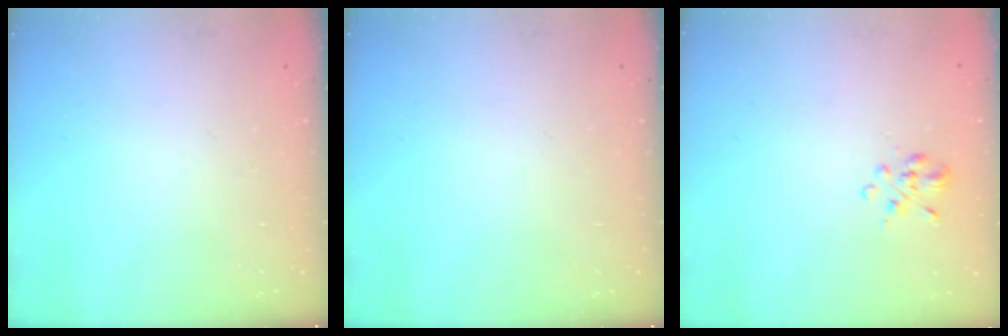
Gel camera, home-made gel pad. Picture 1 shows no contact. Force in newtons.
{"total": 0.0}
{"total": 2.8, "press": 2.6, "slide": 1.2}